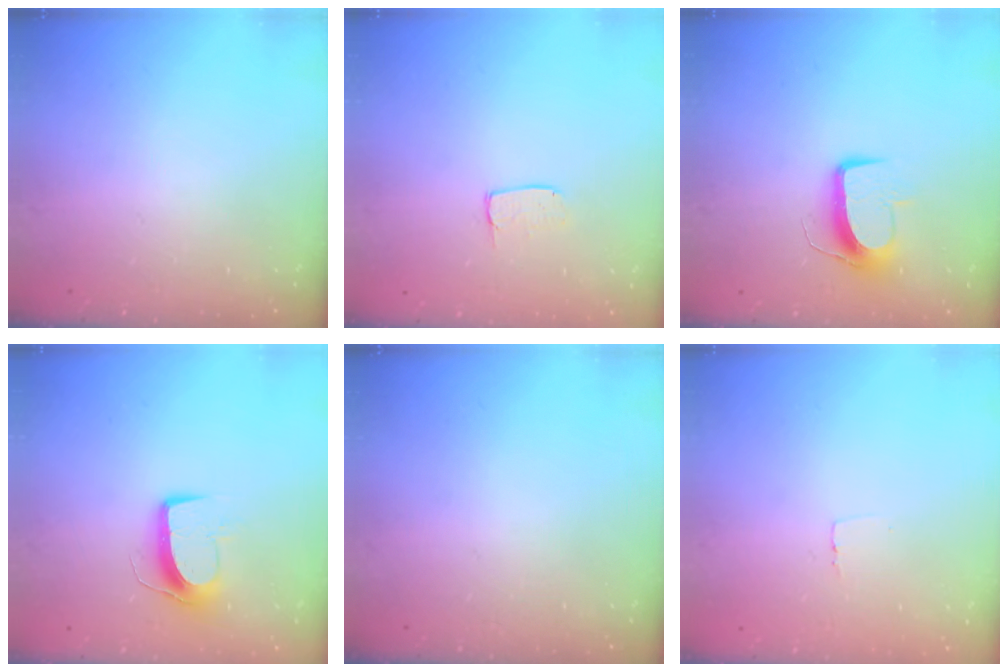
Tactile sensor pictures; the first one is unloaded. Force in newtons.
{"total": 4.9, "press": 4.8, "slide": 0.4}
{"total": 9.8, "press": 9.8, "slide": 0.8}
{"total": 10.1, "press": 10.1, "slide": 0.1}
{"total": 0.0}
{"total": 2.3, "press": 2.3, "slide": 0.1}